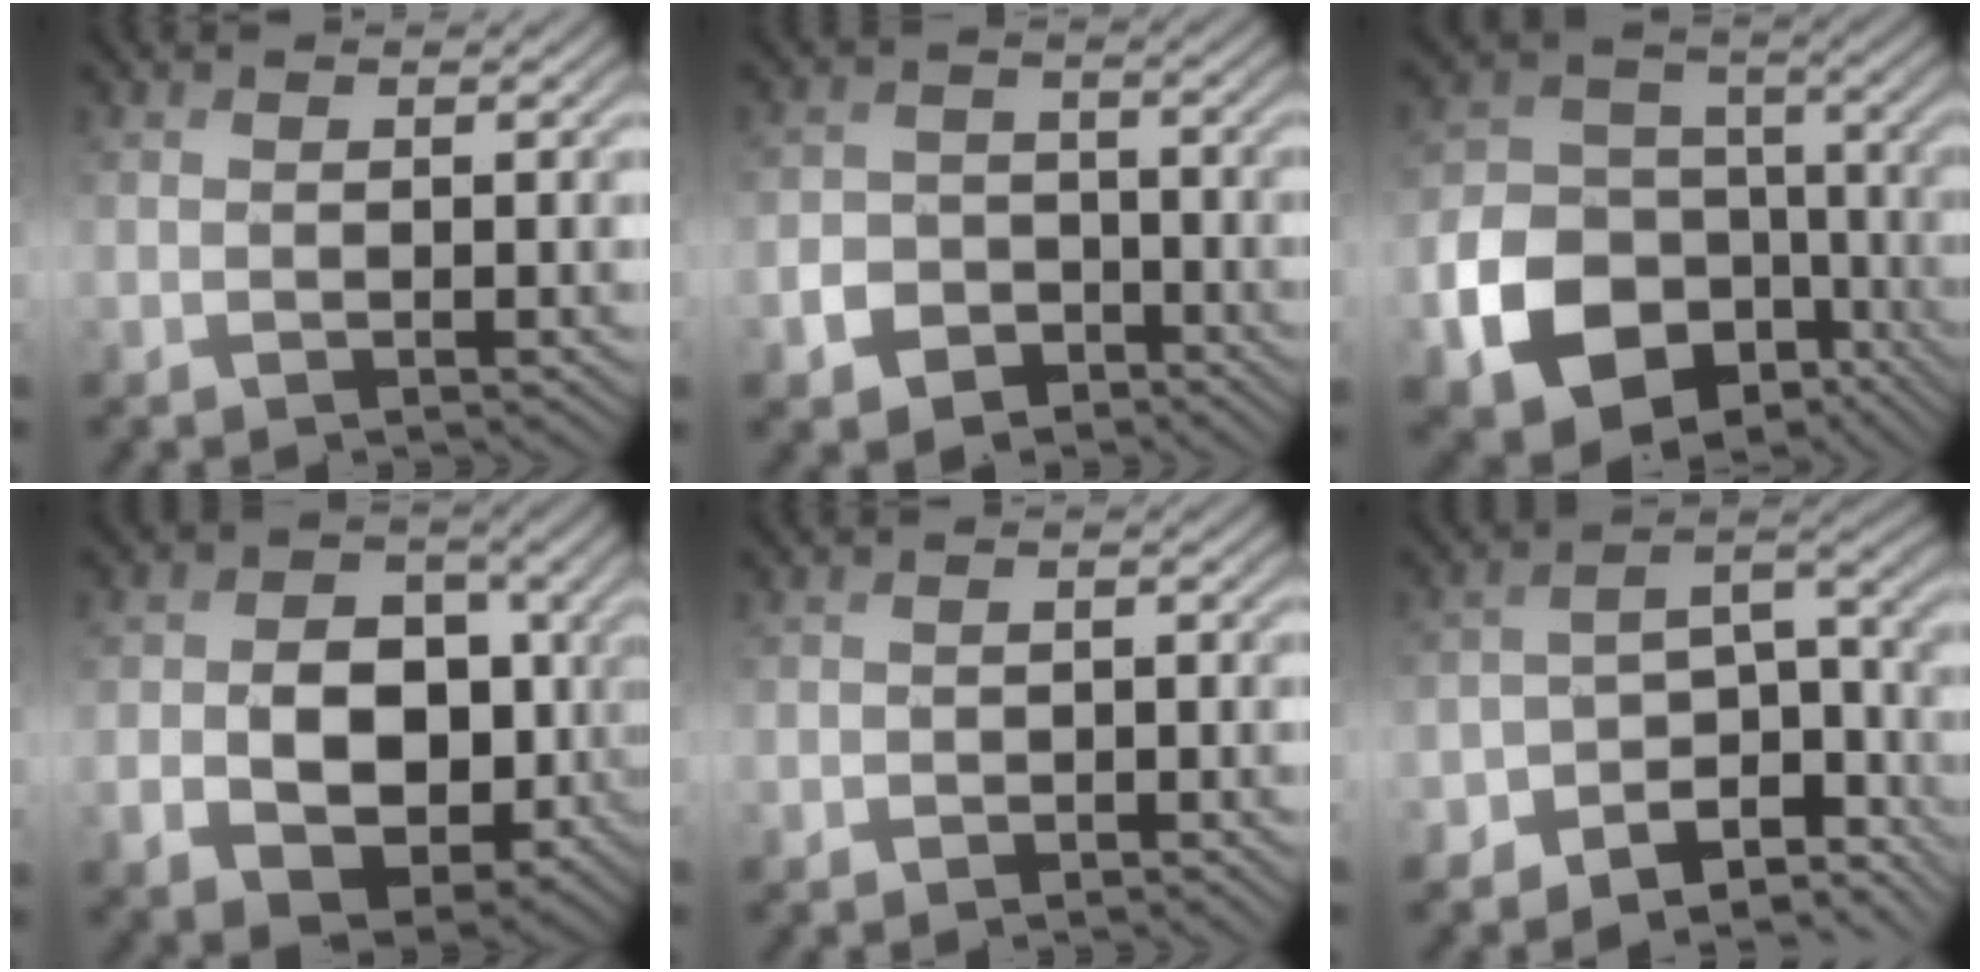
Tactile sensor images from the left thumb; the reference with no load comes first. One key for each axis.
{"total": 5.3, "fx": -3.1, "fy": 3.8, "fz": 1.8, "tx": -0.038, "ty": -0.004, "tz": -0.064}
{"total": 13.7, "fx": -5.7, "fy": 10.4, "fz": 6.9, "tx": -0.161, "ty": -0.038, "tz": -0.099}
{"total": 13.0, "fx": -3.3, "fy": 9.9, "fz": 7.9, "tx": -0.134, "ty": -0.027, "tz": -0.058}
{"total": 2.0, "fx": -1.4, "fy": 1.1, "fz": 0.7, "tx": -0.013, "ty": -0.002, "tz": -0.029}
{"total": 10.6, "fx": -7.1, "fy": 4.6, "fz": 6.4, "tx": -0.119, "ty": -0.015, "tz": -0.107}